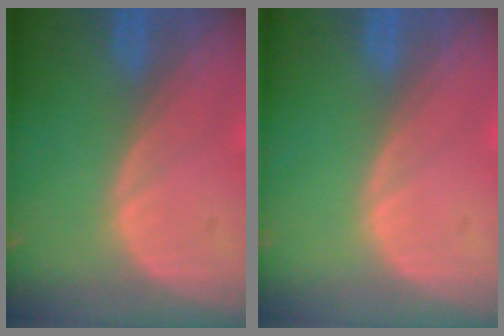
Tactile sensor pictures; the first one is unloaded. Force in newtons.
{"total": 0.0}